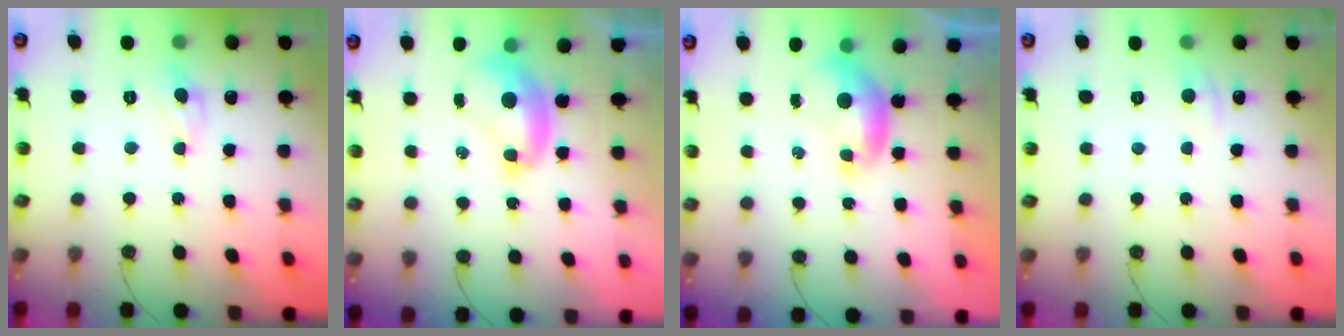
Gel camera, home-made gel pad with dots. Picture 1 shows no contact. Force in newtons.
{"total": 1.8, "press": 1.8, "slide": 0.0}
{"total": 0.0}
{"total": 0.8, "press": 0.3, "slide": 0.8}